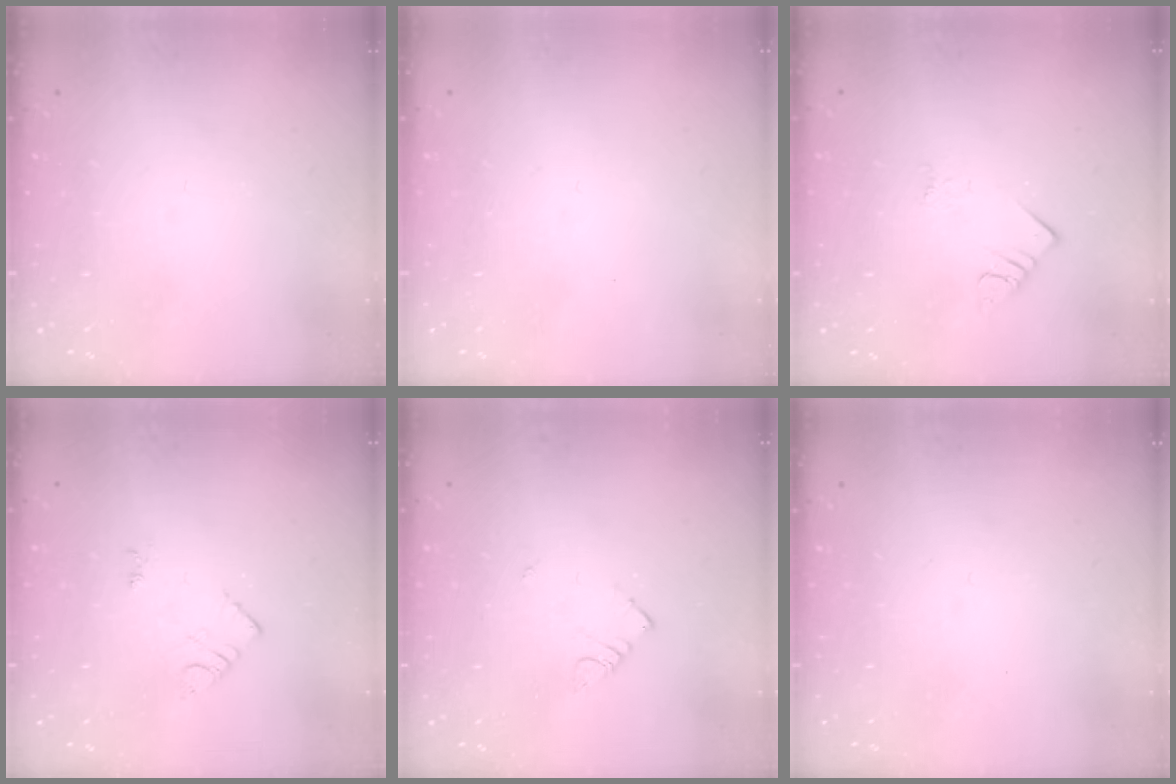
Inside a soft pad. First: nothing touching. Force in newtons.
{"total": 1.7, "press": 1.6, "slide": 0.1}
{"total": 2.7, "press": 2.7, "slide": 0.3}
{"total": 4.0, "press": 3.9, "slide": 0.6}
{"total": 3.0, "press": 2.9, "slide": 0.4}
{"total": 0.0}